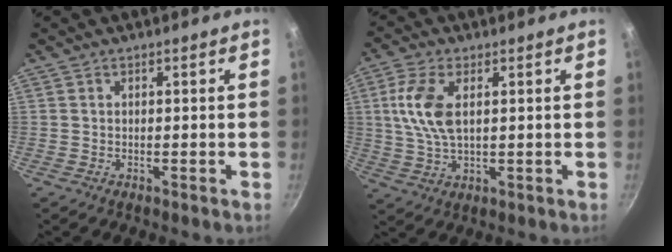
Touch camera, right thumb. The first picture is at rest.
{"total": 9.0, "force": [1.9, 4.5, 7.6], "torque": [-0.154, 0.004, 0.038]}